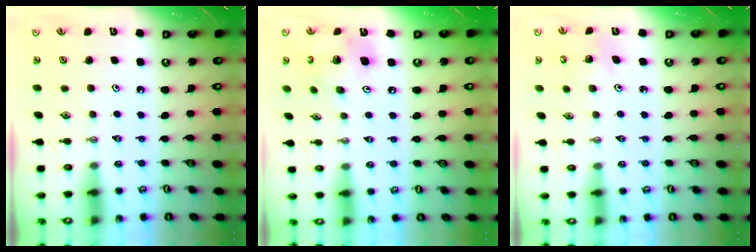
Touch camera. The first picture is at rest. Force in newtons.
{"total": 15.3, "press": 15.1, "slide": 2.1}
{"total": 2.7, "press": 2.7, "slide": 0.2}